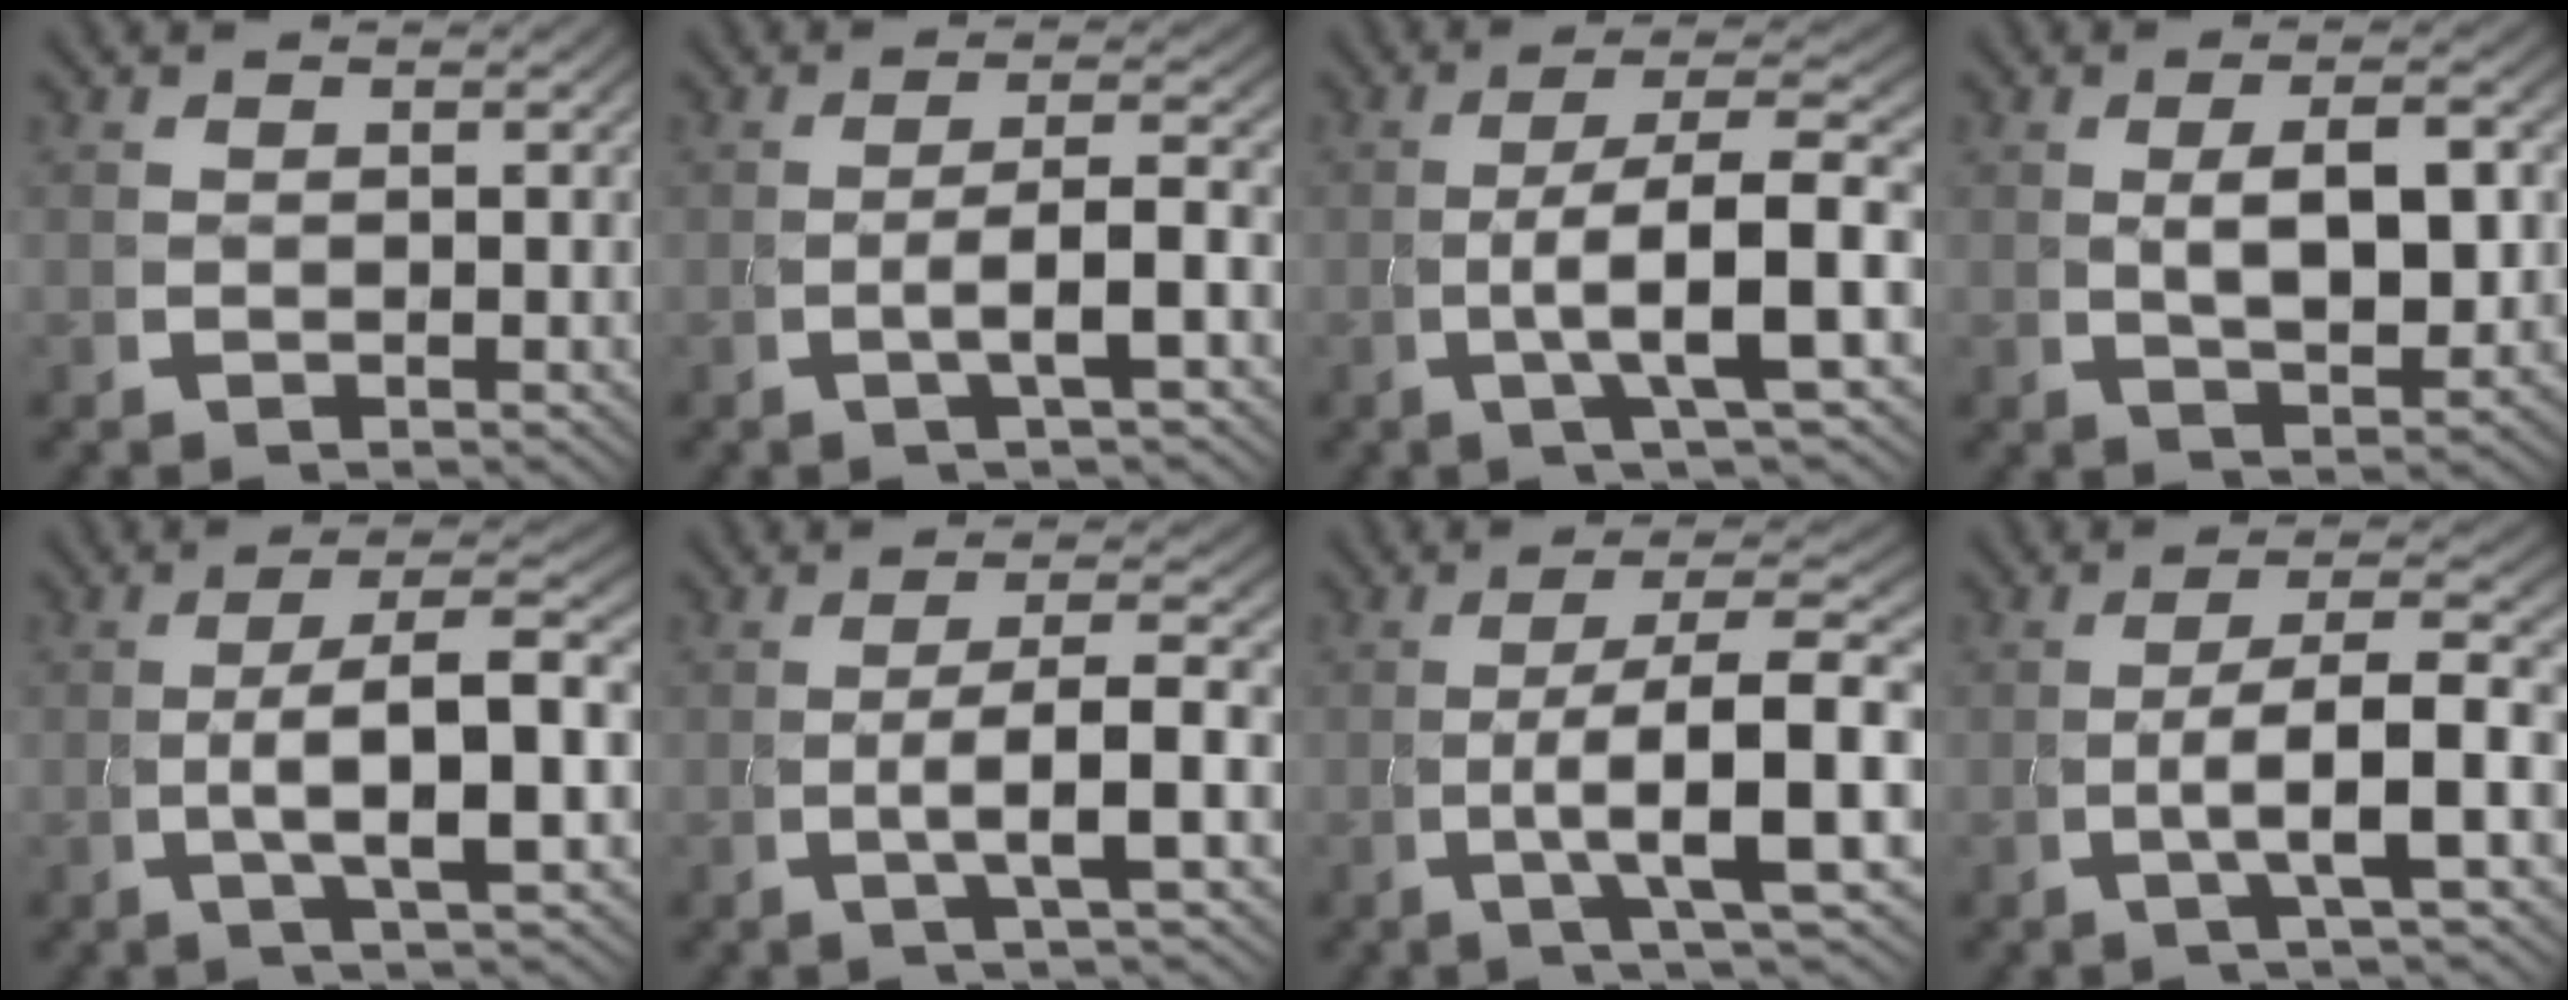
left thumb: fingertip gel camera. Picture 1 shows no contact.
{"total": 3.9, "force": [-0.6, 1.0, 3.7], "torque": [-0.075, -0.006, -0.006]}
{"total": 8.0, "force": [-0.5, 3.0, 7.4], "torque": [-0.141, -0.017, 0.000]}
{"total": 4.5, "force": [0.5, 2.2, 4.0], "torque": [-0.069, -0.005, 0.016]}
{"total": 7.3, "force": [0.0, 2.6, 6.8], "torque": [-0.125, -0.010, 0.004]}
{"total": 4.8, "force": [-0.4, 1.1, 4.7], "torque": [-0.096, -0.008, -0.003]}
{"total": 9.0, "force": [-0.6, 3.2, 8.3], "torque": [-0.153, -0.020, 0.001]}
{"total": 6.1, "force": [-0.5, 2.0, 5.7], "torque": [-0.109, -0.013, -0.004]}